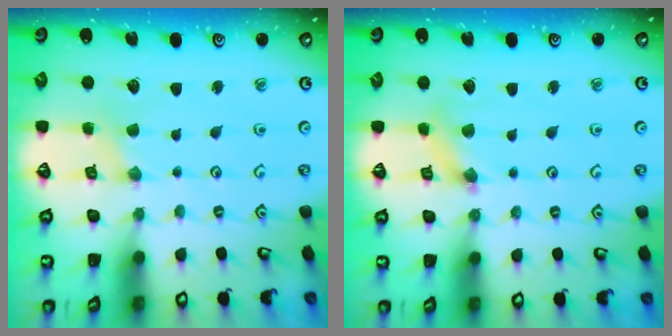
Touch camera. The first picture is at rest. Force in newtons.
{"total": 2.1, "press": 2.1, "slide": 0.2}